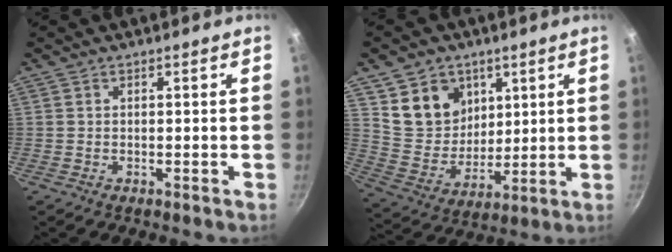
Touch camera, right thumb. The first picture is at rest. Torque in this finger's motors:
{"motor_torque": [-1.21, 1.29, -0.06, 0.11, 0.05]}